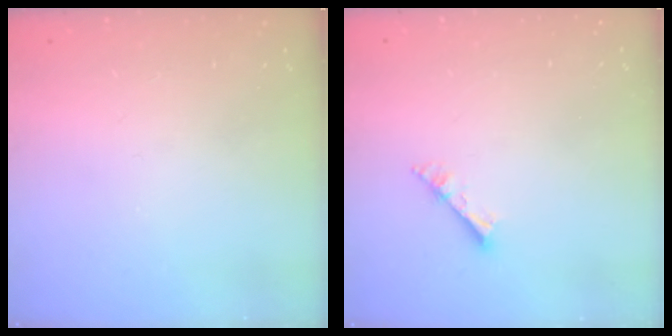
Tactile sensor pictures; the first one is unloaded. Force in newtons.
{"total": 2.7, "press": 2.7, "slide": 0.3}